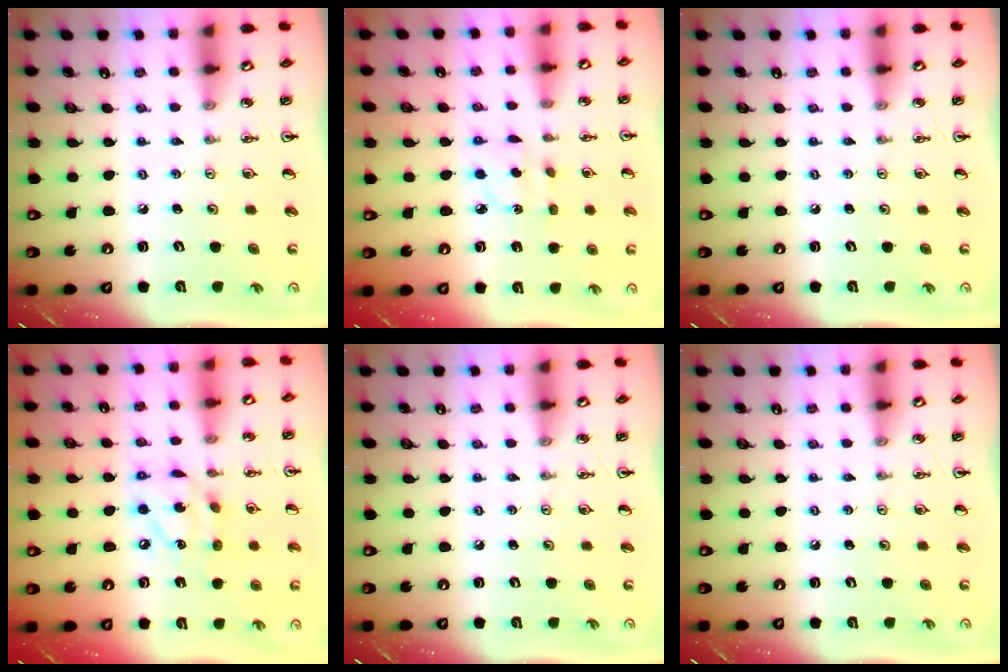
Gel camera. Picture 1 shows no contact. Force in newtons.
{"total": 2.9, "press": 2.9, "slide": 0.0}
{"total": 0.0}
{"total": 11.1, "press": 11.1, "slide": 0.7}
{"total": 0.0}
{"total": 0.0}